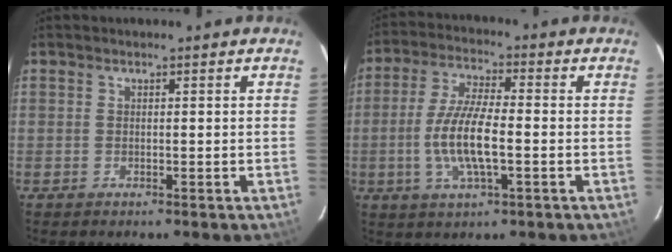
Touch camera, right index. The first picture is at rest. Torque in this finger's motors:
{"motor_torque": [1.50, -0.64, 0.91, 0.21]}